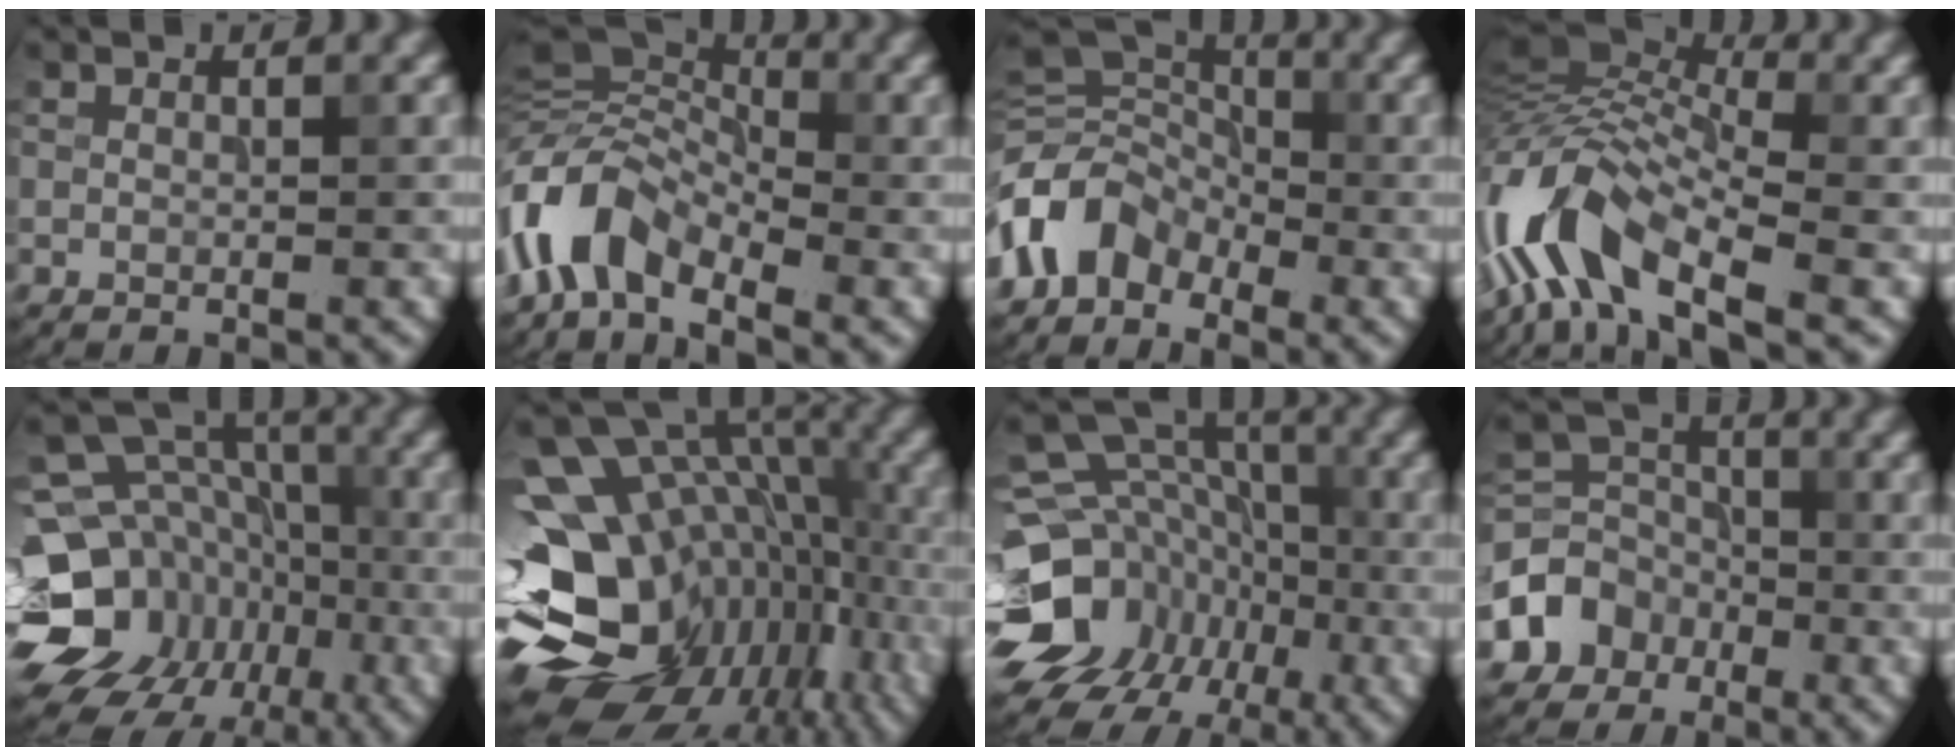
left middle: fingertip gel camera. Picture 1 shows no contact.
{"total": 7.0, "force": [-3.6, 3.9, 4.6], "torque": [-0.084, 0.010, -0.089]}
{"total": 5.6, "force": [-2.7, 4.1, 2.7], "torque": [-0.047, 0.005, -0.073]}
{"total": 10.4, "force": [-4.3, 4.6, 8.3], "torque": [-0.157, 0.020, -0.098]}
{"total": 15.9, "force": [-5.3, 13.3, 7.0], "torque": [-0.153, -0.005, -0.078]}
{"total": 18.8, "force": [-4.8, 13.5, 12.1], "torque": [-0.211, 0.000, -0.036]}
{"total": 10.7, "force": [-2.4, 9.0, 5.3], "torque": [-0.103, -0.005, -0.049]}
{"total": 4.9, "force": [-2.2, 4.1, 1.4], "torque": [-0.021, 0.005, -0.055]}